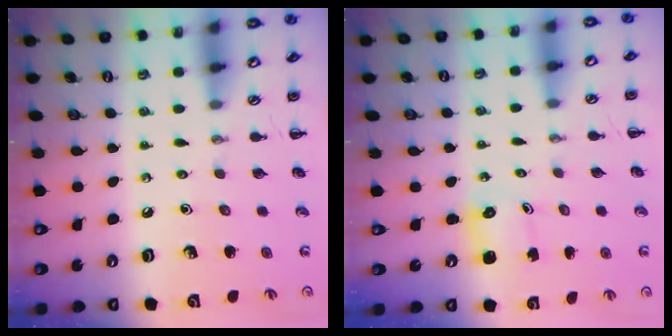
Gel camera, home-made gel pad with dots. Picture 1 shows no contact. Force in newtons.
{"total": 1.1, "press": 1.1, "slide": 0.4}